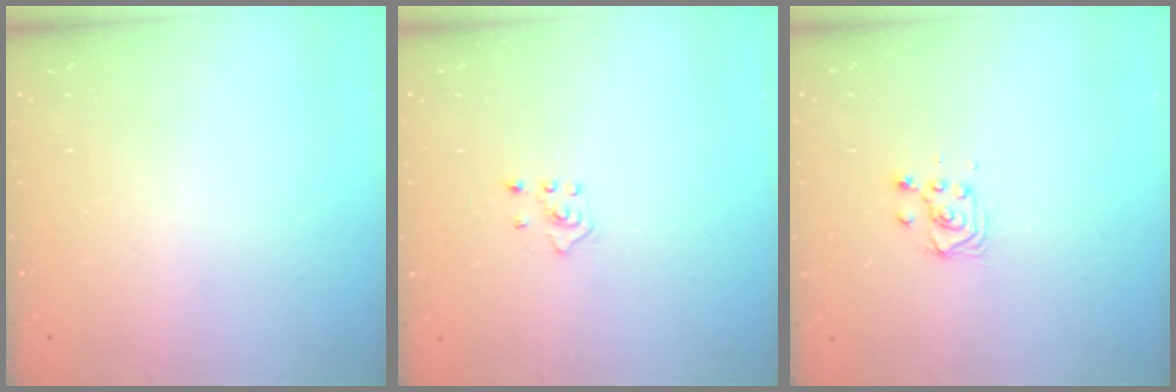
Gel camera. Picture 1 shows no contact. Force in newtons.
{"total": 2.4, "press": 2.4, "slide": 0.5}
{"total": 3.8, "press": 3.7, "slide": 0.4}